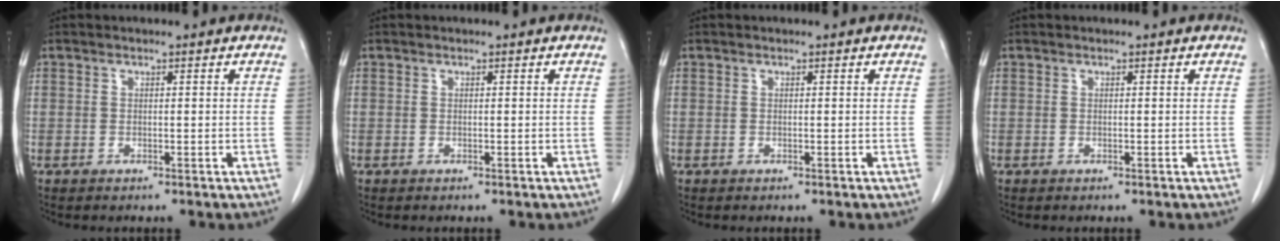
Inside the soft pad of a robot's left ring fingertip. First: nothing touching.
{"total": 0.0}
{"total": 0.0}
{"total": 0.0}